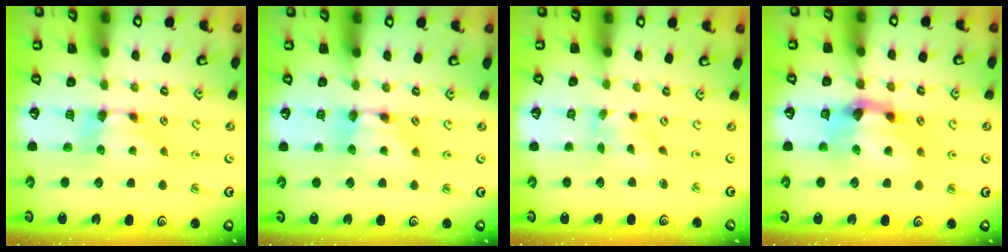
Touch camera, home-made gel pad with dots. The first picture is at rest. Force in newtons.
{"total": 1.6, "press": 1.6, "slide": 0.1}
{"total": 2.3, "press": 2.1, "slide": 0.9}
{"total": 4.0, "press": 3.6, "slide": 1.8}